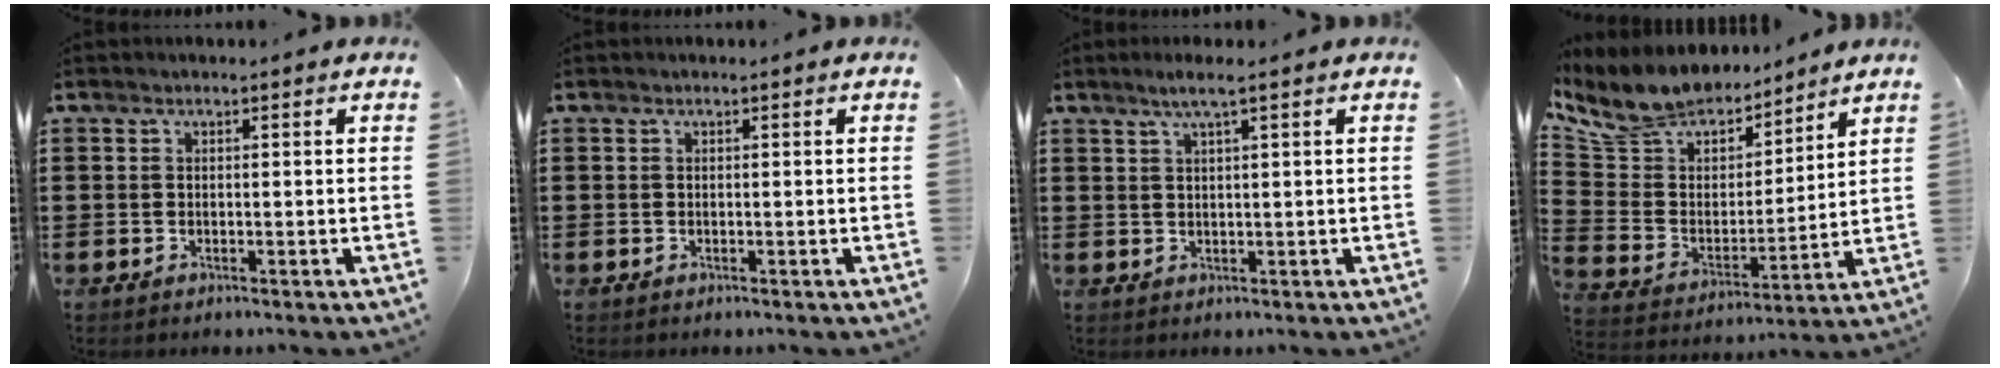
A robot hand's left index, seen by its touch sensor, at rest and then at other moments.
{"total": 0.0}
{"total": 2.3, "force": [1.3, -0.1, 1.9], "torque": [-0.039, 0.000, 0.023]}
{"total": 9.1, "force": [8.4, 3.5, 0.9], "torque": [-0.073, -0.059, 0.153]}